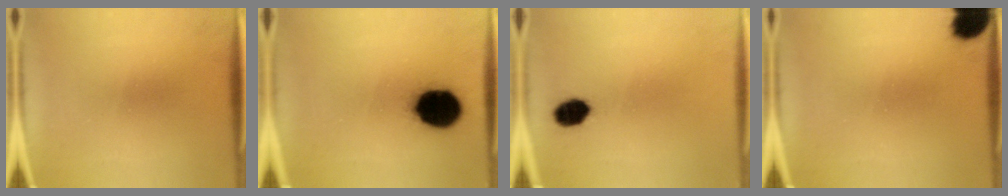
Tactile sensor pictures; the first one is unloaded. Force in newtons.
{"total": 15.3}
{"total": 5.8}
{"total": 8.9}